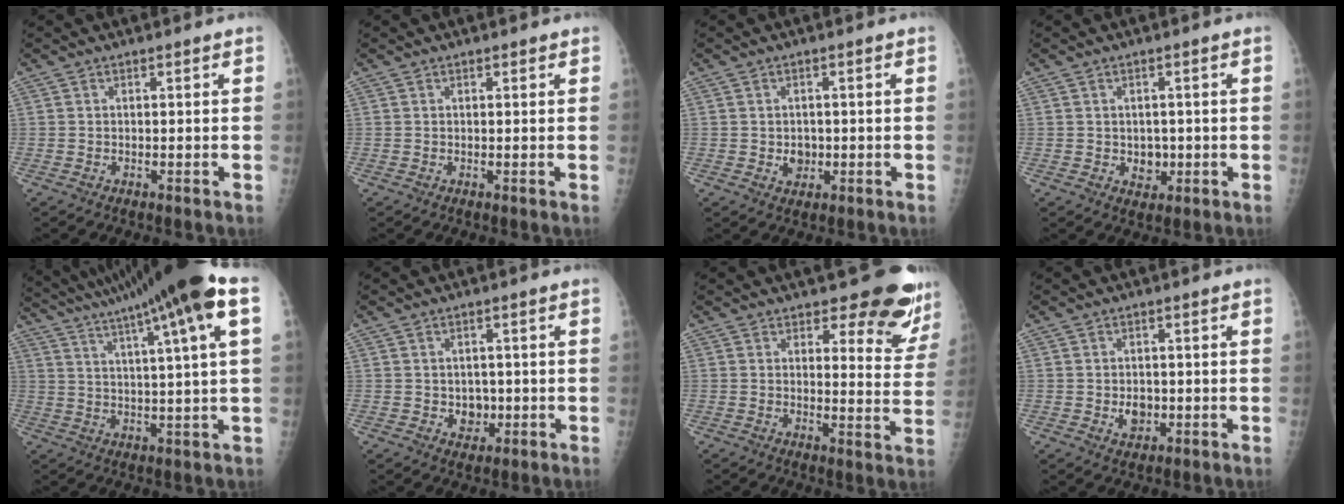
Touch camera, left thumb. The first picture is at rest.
{"total": 0.6, "force": [0.4, 0.3, 0.3], "torque": [-0.002, -0.002, 0.004]}
{"total": 2.9, "force": [-0.3, 2.5, 1.4], "torque": [-0.007, 0.002, 0.001]}
{"total": 3.3, "force": [-0.3, 2.8, 1.8], "torque": [-0.007, 0.001, 0.002]}
{"total": 21.8, "force": [14.1, 0.3, 16.6], "torque": [-0.270, -0.010, 0.203]}
{"total": 3.6, "force": [-0.4, 3.1, 1.9], "torque": [-0.006, 0.002, 0.000]}
{"total": 12.5, "force": [10.2, 4.5, 5.7], "torque": [-0.022, -0.077, 0.106]}
{"total": 3.4, "force": [-0.4, 2.7, 2.0], "torque": [-0.016, 0.001, 0.000]}